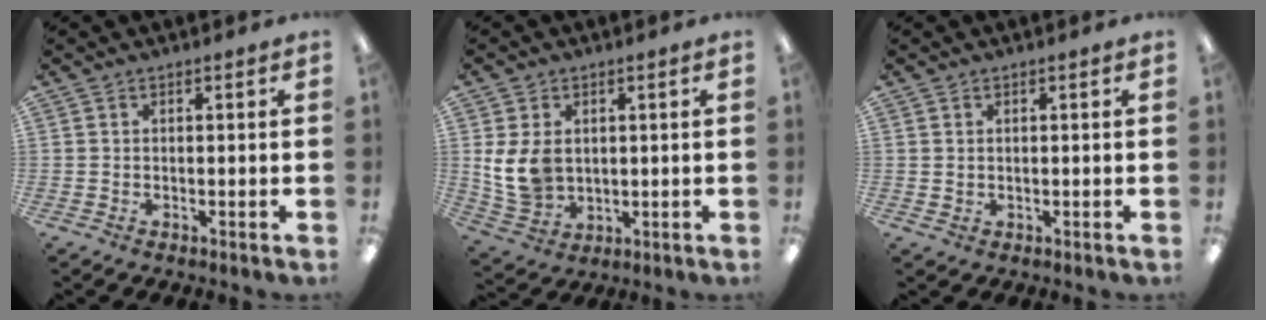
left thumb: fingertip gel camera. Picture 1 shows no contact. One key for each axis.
{"total": 9.3, "fx": 1.5, "fy": 7.1, "fz": 5.8, "tx": -0.136, "ty": 0.004, "tz": 0.031}
{"total": 0.8, "fx": 0.6, "fy": 0.6, "fz": 0.1, "tx": -0.002, "ty": 0.002, "tz": 0.010}